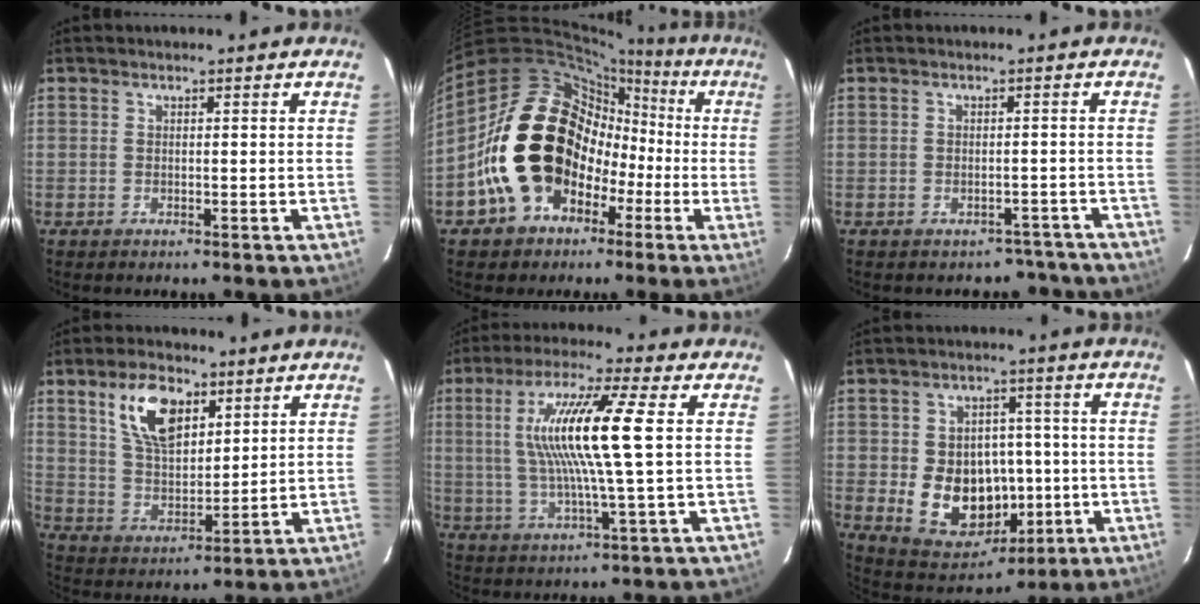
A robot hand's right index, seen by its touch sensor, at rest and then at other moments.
{"total": 20.7, "force": [-3.7, 17.0, 11.2], "torque": [-0.243, 0.049, -0.033]}
{"total": 5.8, "force": [-4.7, 3.3, 0.2], "torque": [0.012, 0.035, -0.042]}
{"total": 11.7, "force": [5.9, 6.0, 8.2], "torque": [-0.147, 0.013, 0.118]}
{"total": 14.8, "force": [2.2, 0.5, 14.6], "torque": [-0.276, 0.006, 0.042]}
{"total": 14.4, "force": [-2.3, 11.5, 8.4], "torque": [-0.180, 0.009, -0.010]}